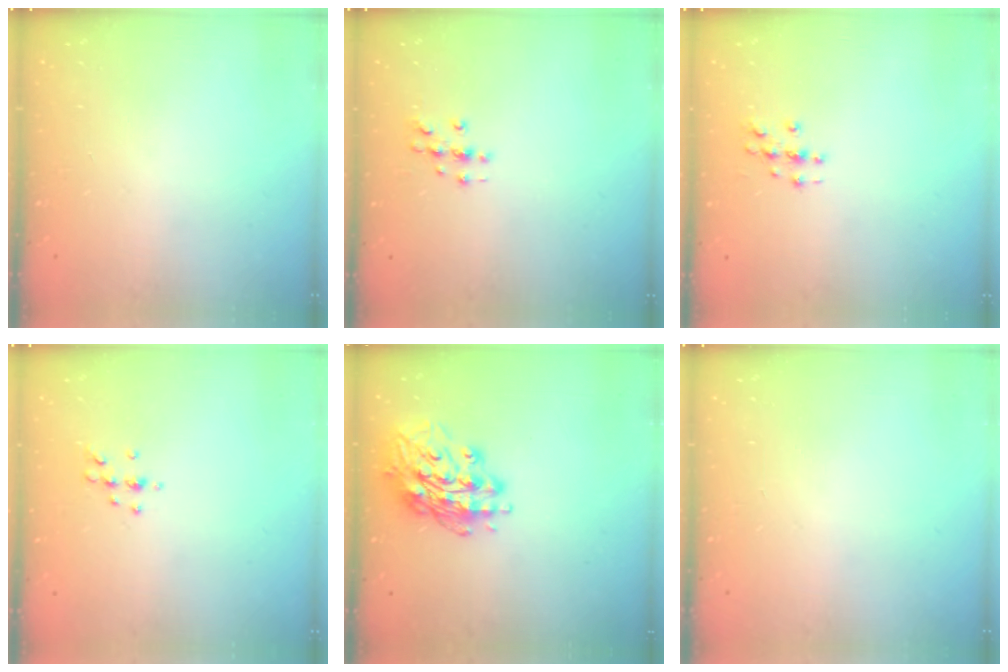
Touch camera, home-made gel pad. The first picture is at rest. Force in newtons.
{"total": 3.6, "press": 3.5, "slide": 0.4}
{"total": 2.8, "press": 2.8, "slide": 0.3}
{"total": 4.8, "press": 4.4, "slide": 1.8}
{"total": 15.3, "press": 15.3, "slide": 0.8}
{"total": 0.0}